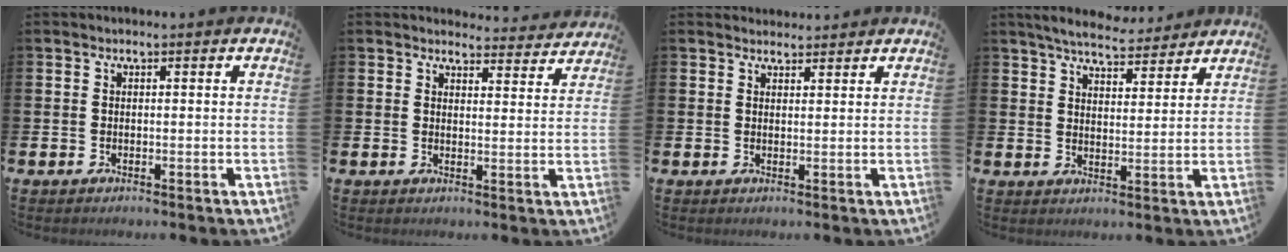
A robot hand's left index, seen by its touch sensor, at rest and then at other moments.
{"total": 3.6, "force": [3.5, 0.7, 0.0], "torque": [0.007, -0.027, 0.060]}
{"total": 2.2, "force": [2.1, 0.7, -0.1], "torque": [0.011, -0.010, 0.036]}
{"total": 5.8, "force": [5.6, 1.0, 1.1], "torque": [-0.033, -0.027, 0.099]}